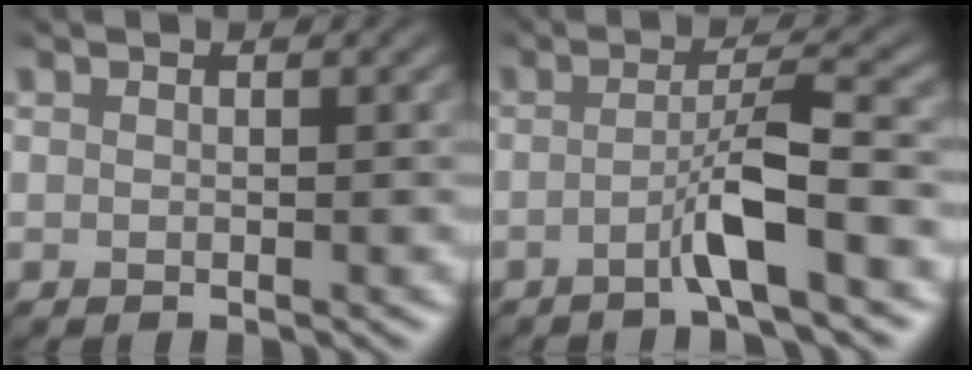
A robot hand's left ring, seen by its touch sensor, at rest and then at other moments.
{"total": 3.9, "force": [-1.6, 0.2, 3.5], "torque": [-0.061, 0.015, -0.041]}